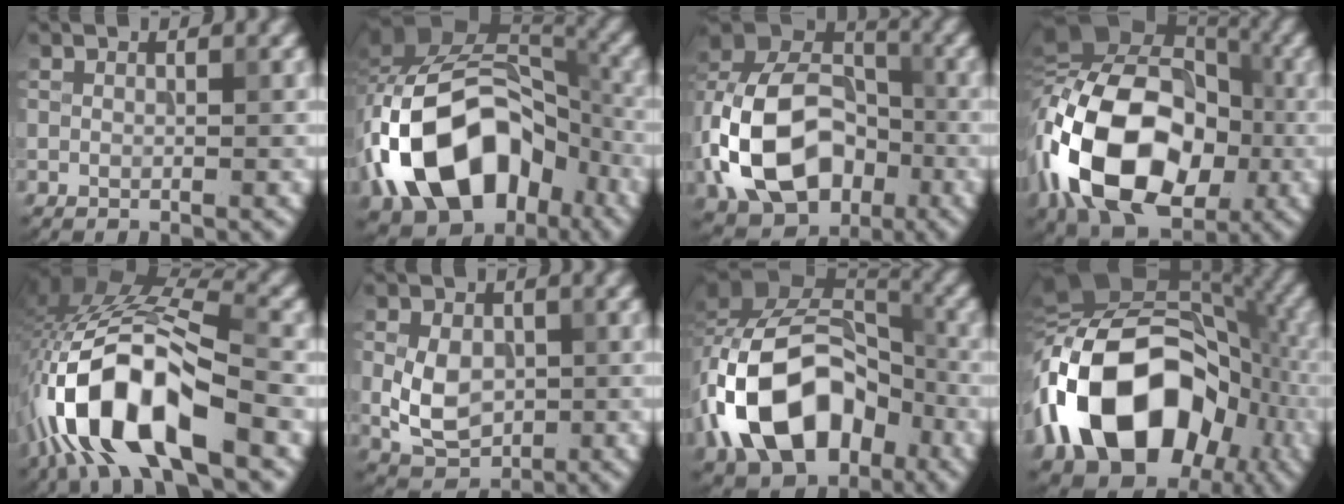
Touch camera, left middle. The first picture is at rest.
{"total": 14.5, "force": [-5.6, 9.9, 9.0], "torque": [-0.151, 0.015, -0.101]}
{"total": 13.8, "force": [-3.7, 9.8, 9.0], "torque": [-0.193, 0.005, -0.073]}
{"total": 16.4, "force": [-4.1, 11.0, 11.4], "torque": [-0.215, 0.011, -0.084]}
{"total": 11.7, "force": [-5.5, 4.8, 9.2], "torque": [-0.185, 0.010, -0.097]}
{"total": 4.6, "force": [-0.3, 3.5, 3.0], "torque": [-0.068, 0.001, 0.003]}
{"total": 13.1, "force": [-4.9, 8.7, 8.4], "torque": [-0.156, 0.016, -0.092]}
{"total": 17.5, "force": [-4.8, 11.8, 12.0], "torque": [-0.214, 0.017, -0.089]}